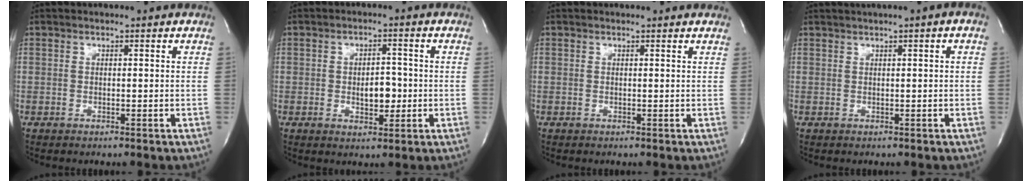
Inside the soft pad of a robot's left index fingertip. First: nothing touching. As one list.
[{"total": 4.3, "force": [-1.2, 2.1, 3.5], "torque": [-0.048, -0.004, -0.013]}, {"total": 1.6, "force": [1.5, 0.5, 0.3], "torque": [-0.015, 0.010, 0.006]}, {"total": 2.1, "force": [0.6, -0.2, 2.1], "torque": [-0.039, 0.005, 0.012]}]